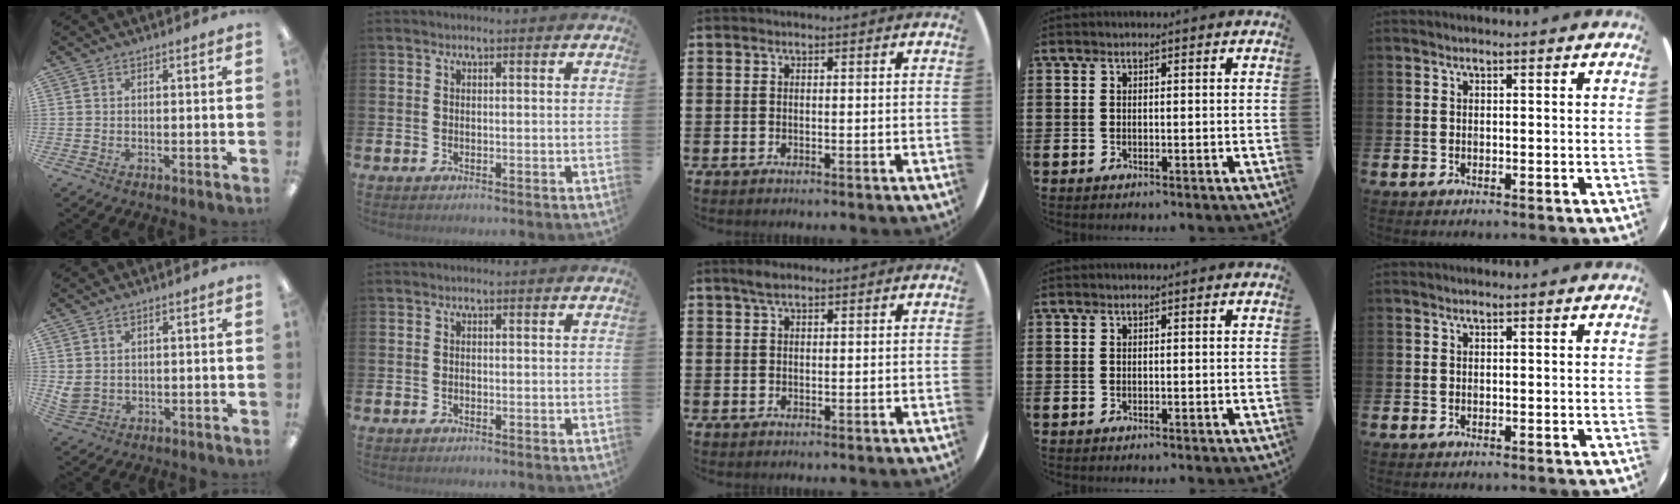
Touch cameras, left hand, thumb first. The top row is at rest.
{"thumb": {"total": 3.3, "force": [1.5, 2.6, 1.4], "torque": [-0.031, 0.000, 0.030]}, "middle": {"total": 1.9, "force": [1.3, 0.8, 1.1], "torque": [-0.015, 0.002, 0.022]}}